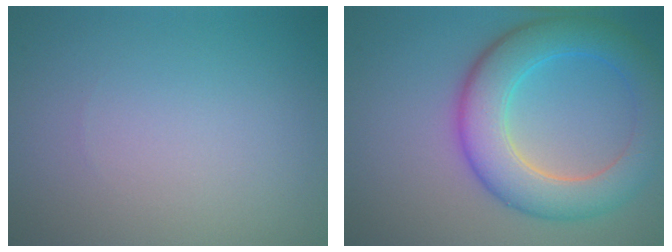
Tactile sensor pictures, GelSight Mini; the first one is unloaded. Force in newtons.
{"total": 7.4, "press": 7.4, "slide": 0.4}